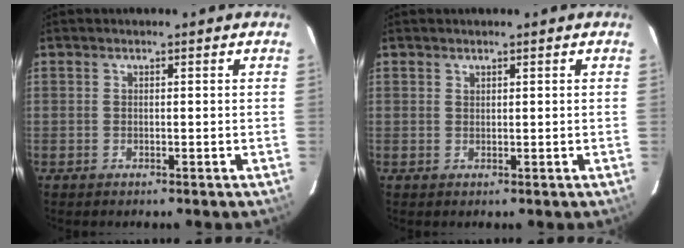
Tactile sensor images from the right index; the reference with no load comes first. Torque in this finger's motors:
{"motor_torque": [-0.16, 0.21, -0.05, 0.00]}